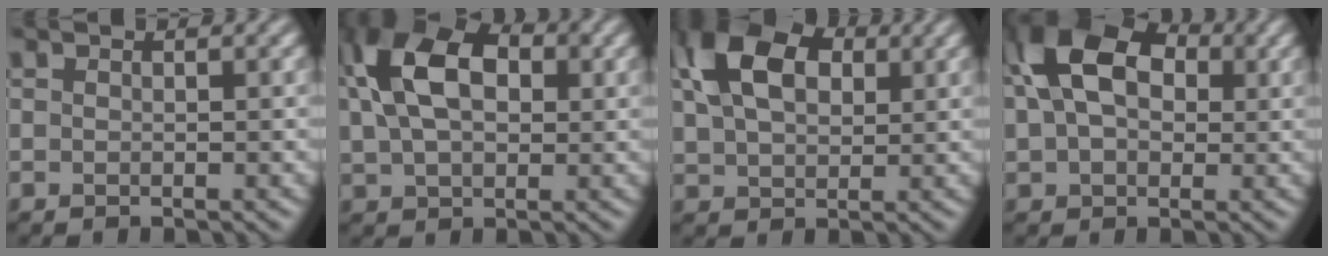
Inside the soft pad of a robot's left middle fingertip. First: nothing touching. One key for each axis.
{"total": 10.7, "fx": 3.2, "fy": 6.7, "fz": 7.7, "tx": -0.167, "ty": 0.032, "tz": 0.051}
{"total": 9.3, "fx": 3.6, "fy": 5.7, "fz": 6.3, "tx": -0.137, "ty": 0.025, "tz": 0.059}
{"total": 12.5, "fx": 3.8, "fy": 8.5, "fz": 8.3, "tx": -0.152, "ty": 0.047, "tz": 0.047}